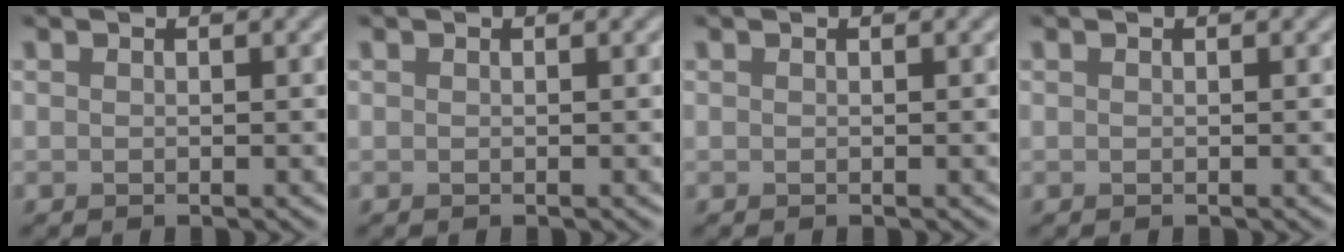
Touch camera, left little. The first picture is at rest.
{"total": 0.0}
{"total": 0.0}
{"total": 0.0}